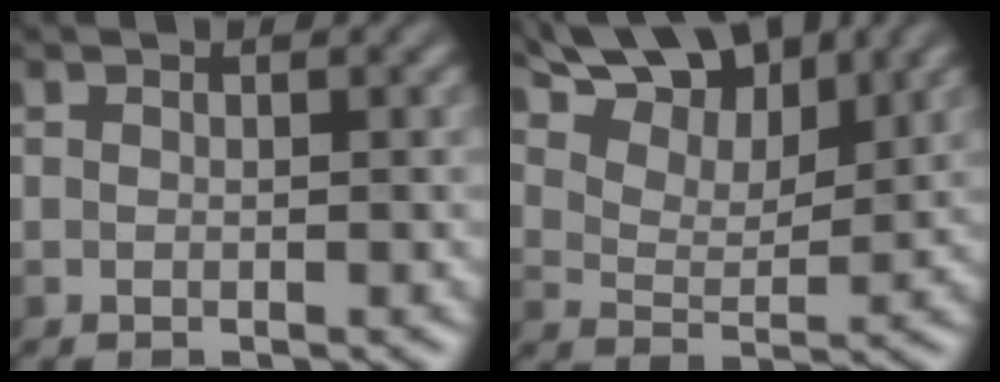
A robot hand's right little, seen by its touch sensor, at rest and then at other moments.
{"total": 10.5, "force": [8.0, 3.9, 5.4], "torque": [-0.092, -0.004, 0.130]}